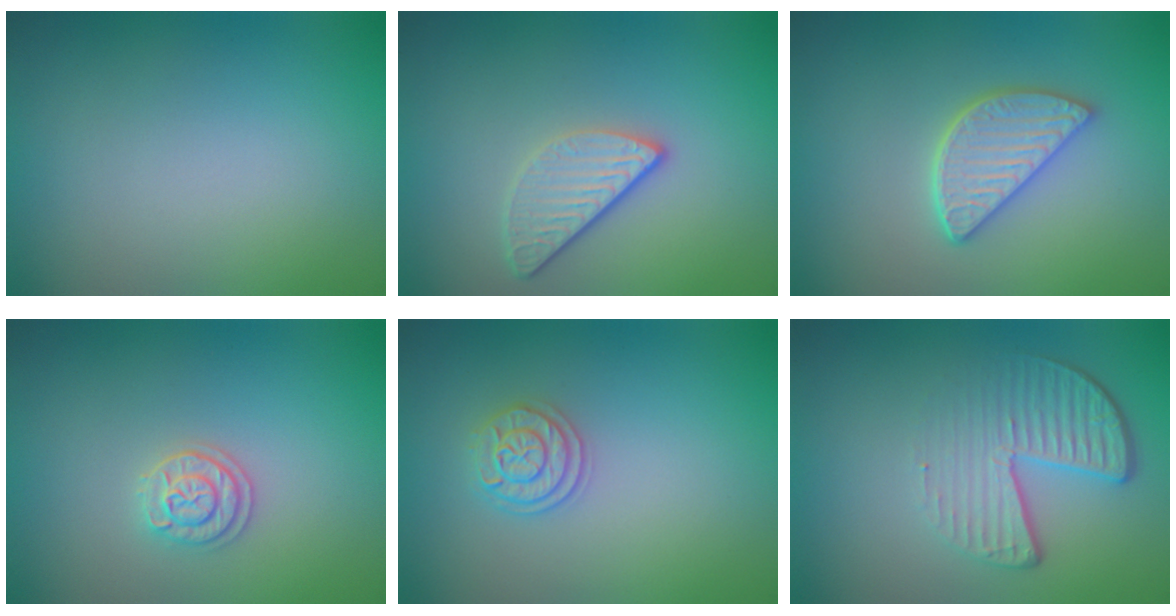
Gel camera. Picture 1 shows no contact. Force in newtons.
{"total": 2.9, "press": 2.3, "slide": 1.7}
{"total": 4.1, "press": 3.3, "slide": 2.5}
{"total": 2.1, "press": 2.0, "slide": 0.6}
{"total": 2.1, "press": 2.1, "slide": 0.3}
{"total": 4.5, "press": 3.0, "slide": 3.4}